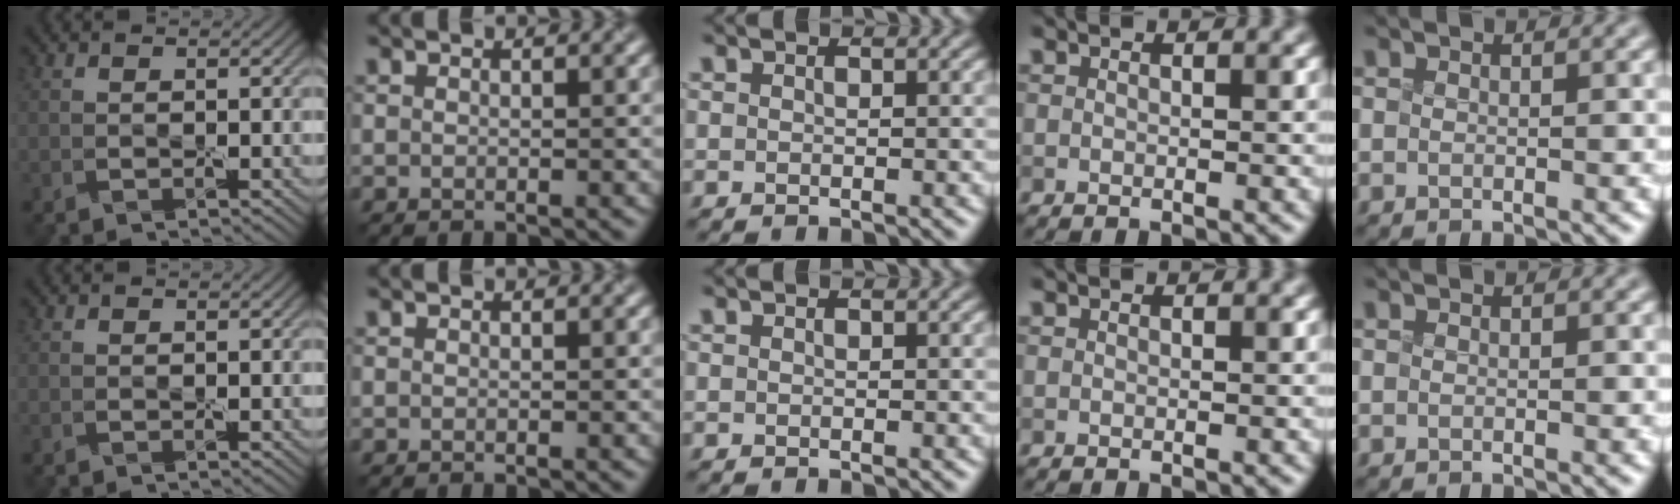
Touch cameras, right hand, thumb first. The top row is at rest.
{}